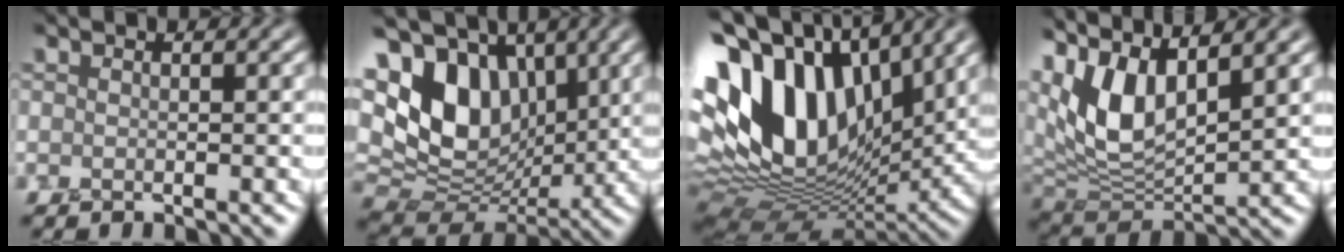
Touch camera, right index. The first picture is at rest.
{"total": 11.9, "force": [3.7, 8.3, 7.8], "torque": [-0.157, 0.004, 0.064]}
{"total": 17.0, "force": [5.8, 10.2, 12.3], "torque": [-0.261, 0.026, 0.104]}
{"total": 9.0, "force": [3.7, 4.2, 7.0], "torque": [-0.157, 0.005, 0.068]}